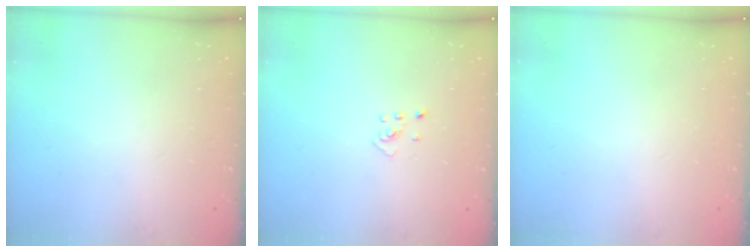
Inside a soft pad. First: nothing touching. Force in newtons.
{"total": 2.7, "press": 2.6, "slide": 0.6}
{"total": 0.0}